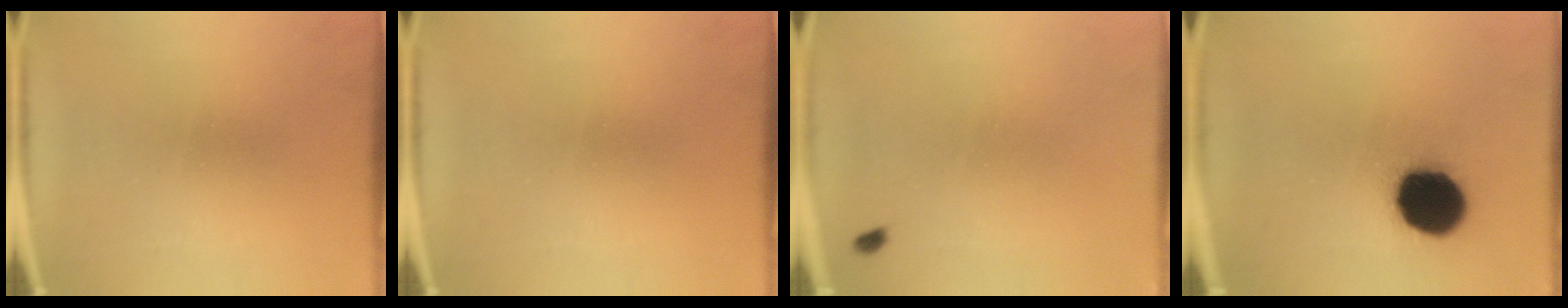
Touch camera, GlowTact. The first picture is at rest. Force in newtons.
{"total": 0.0}
{"total": 0.8}
{"total": 17.8}